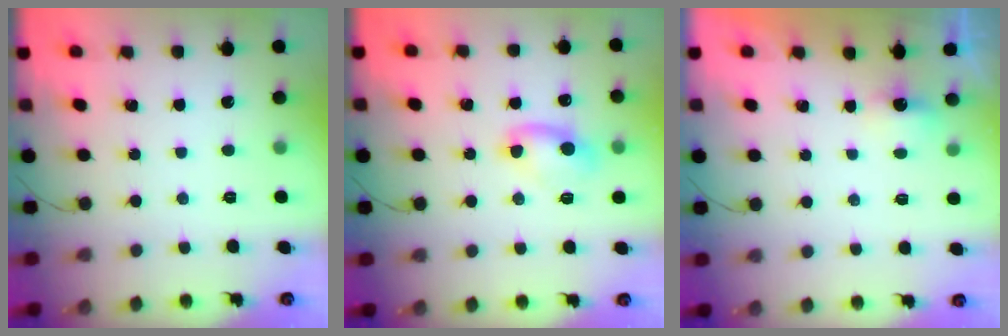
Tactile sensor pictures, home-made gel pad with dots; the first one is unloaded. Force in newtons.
{"total": 5.9, "press": 5.7, "slide": 1.4}
{"total": 1.8, "press": 1.6, "slide": 0.8}